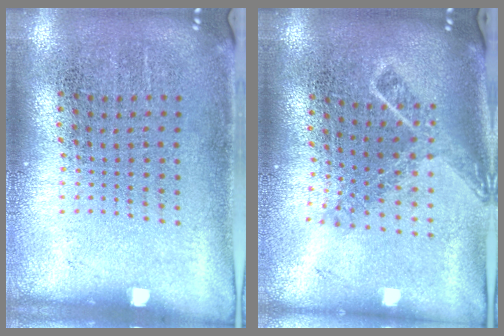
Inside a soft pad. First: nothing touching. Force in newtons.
{"total": 1.7, "press": 1.3, "slide": 1.1}